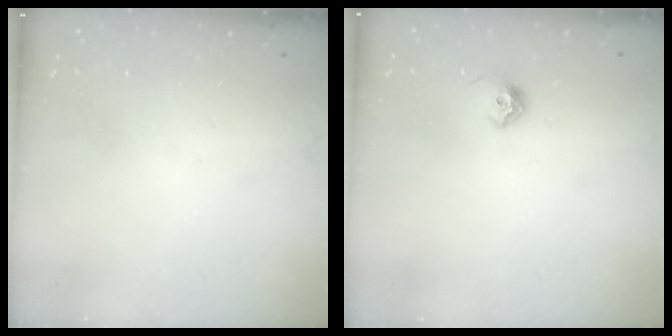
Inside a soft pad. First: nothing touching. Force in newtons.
{"total": 6.8, "press": 6.7, "slide": 1.1}